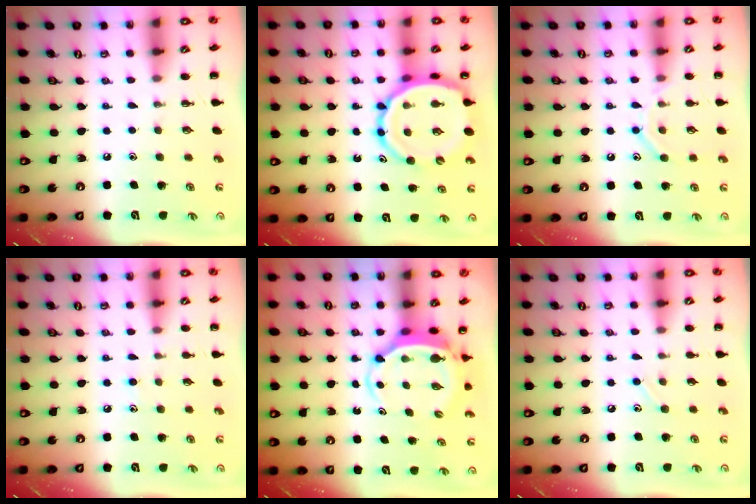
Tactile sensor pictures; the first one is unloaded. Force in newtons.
{"total": 14.6, "press": 14.2, "slide": 3.5}
{"total": 9.8, "press": 9.8, "slide": 1.3}
{"total": 6.0, "press": 5.7, "slide": 2.0}
{"total": 5.1, "press": 5.0, "slide": 1.0}
{"total": 5.3, "press": 4.9, "slide": 2.0}